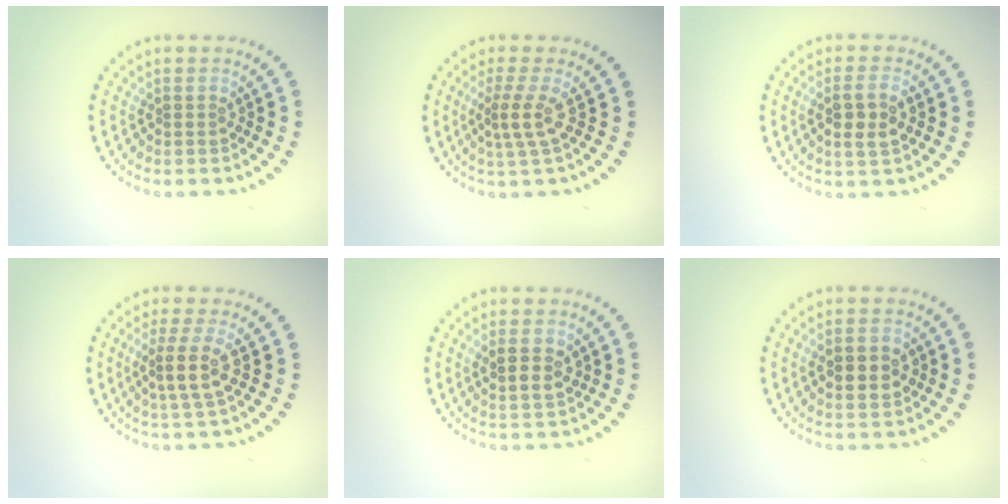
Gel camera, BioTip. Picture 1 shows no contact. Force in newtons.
{"total": 2.5, "press": 1.8, "slide": 1.8}
{"total": 2.7, "press": 2.6, "slide": 0.8}
{"total": 2.9, "press": 2.3, "slide": 1.8}
{"total": 2.3, "press": 2.2, "slide": 0.7}
{"total": 3.0, "press": 3.0, "slide": 0.2}